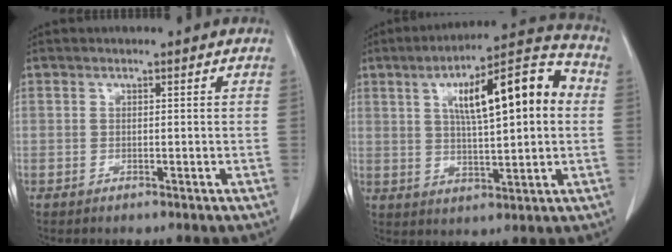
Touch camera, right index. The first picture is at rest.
{"total": 16.3, "force": [3.4, 3.5, 15.6], "torque": [-0.239, 0.035, 0.051]}